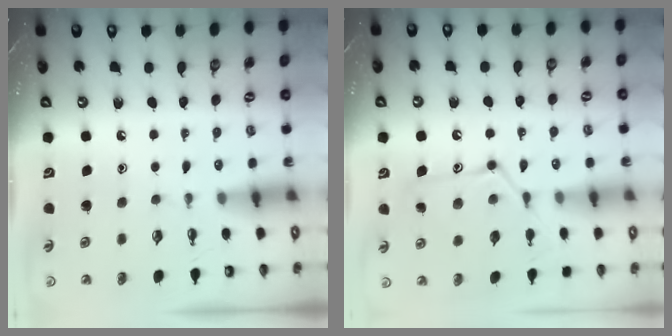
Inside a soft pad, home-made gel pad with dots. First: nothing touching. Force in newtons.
{"total": 14.1, "press": 14.1, "slide": 0.9}